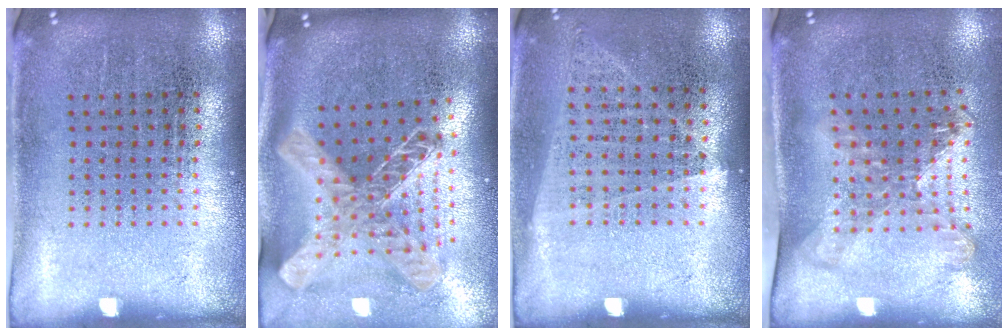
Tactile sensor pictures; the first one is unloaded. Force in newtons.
{"total": 2.4, "press": 1.8, "slide": 1.6}
{"total": 1.0, "press": 0.9, "slide": 0.4}
{"total": 1.7, "press": 1.3, "slide": 1.1}